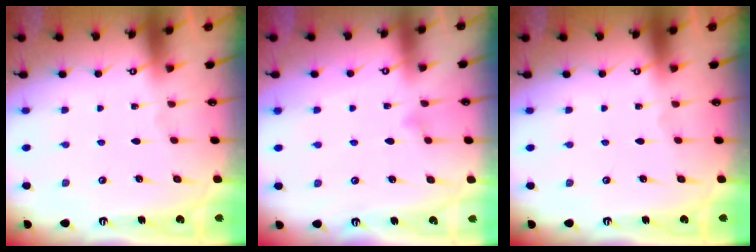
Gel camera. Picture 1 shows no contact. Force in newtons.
{"total": 3.9, "press": 3.9, "slide": 0.2}
{"total": 0.0}